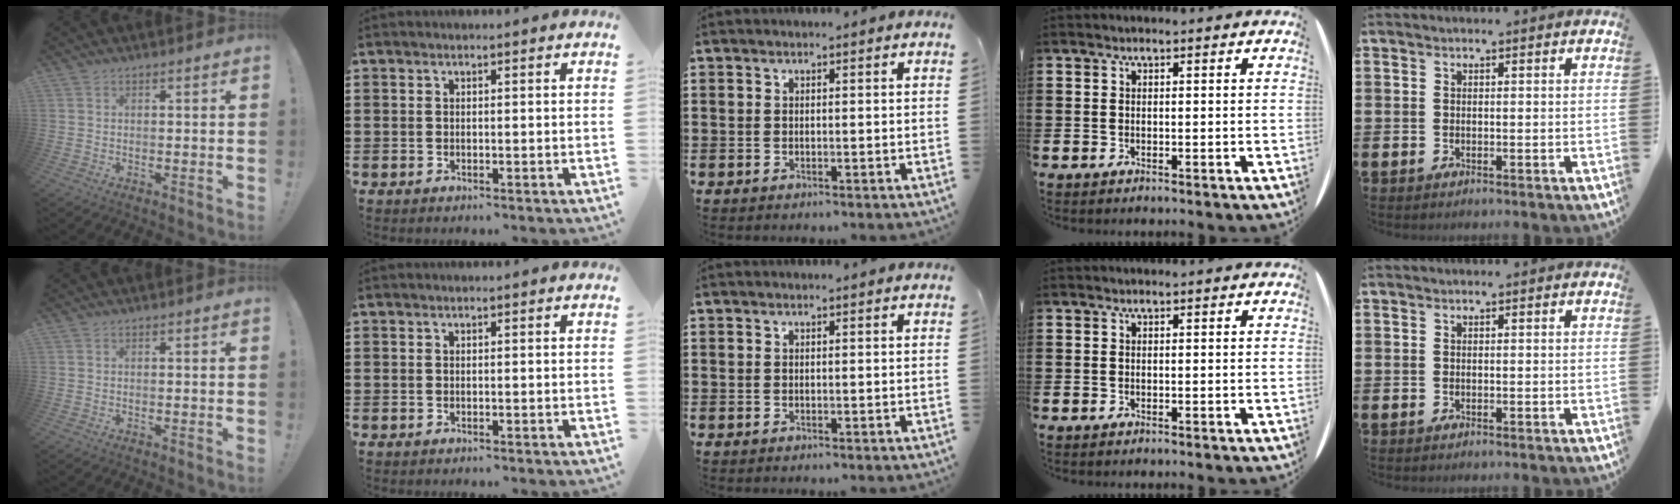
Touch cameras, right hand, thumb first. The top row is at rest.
{}